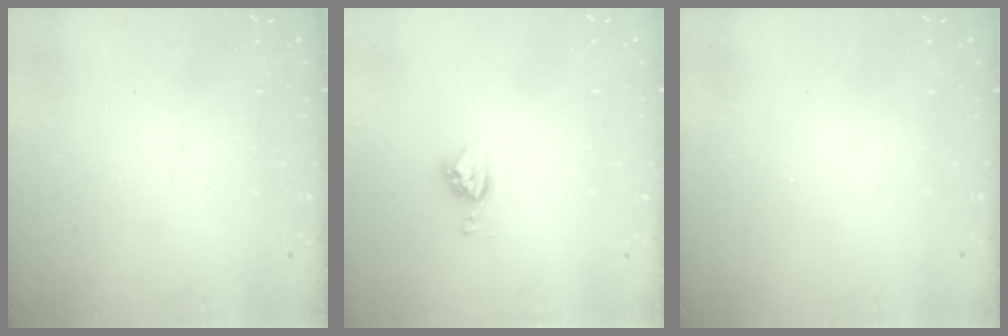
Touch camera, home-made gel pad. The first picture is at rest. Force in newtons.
{"total": 5.3, "press": 5.3, "slide": 0.1}
{"total": 0.0}